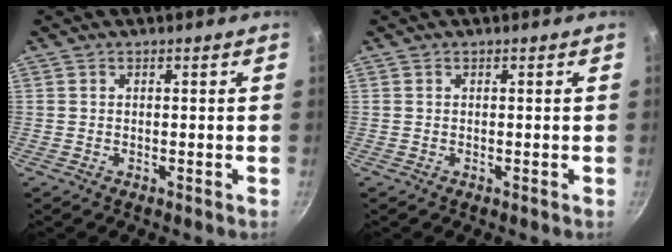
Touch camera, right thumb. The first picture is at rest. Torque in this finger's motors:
{"motor_torque": [-0.22, 0.16, 0.00, 0.00, 0.00]}